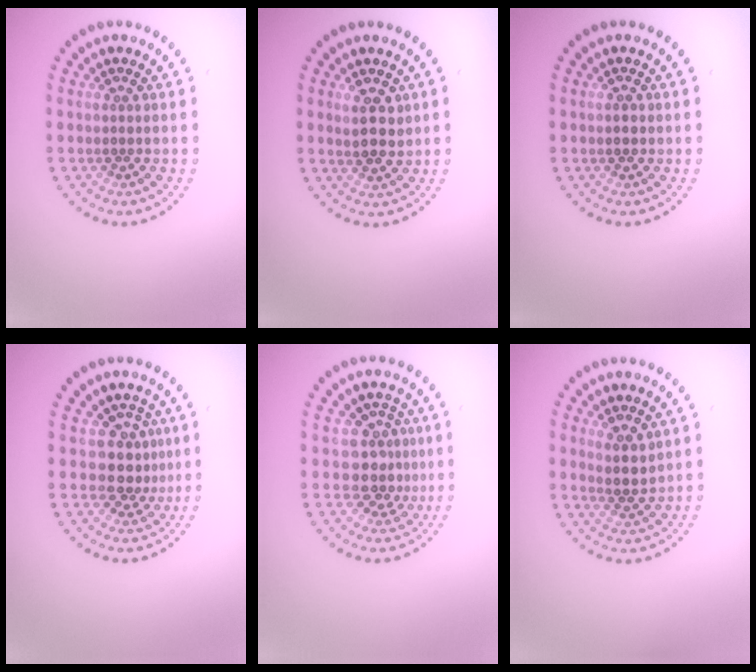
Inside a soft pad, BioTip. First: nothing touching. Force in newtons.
{"total": 2.8, "press": 2.7, "slide": 0.7}
{"total": 1.5, "press": 1.5, "slide": 0.1}
{"total": 2.9, "press": 2.3, "slide": 1.8}
{"total": 3.1, "press": 2.6, "slide": 1.8}
{"total": 2.5, "press": 2.1, "slide": 1.3}